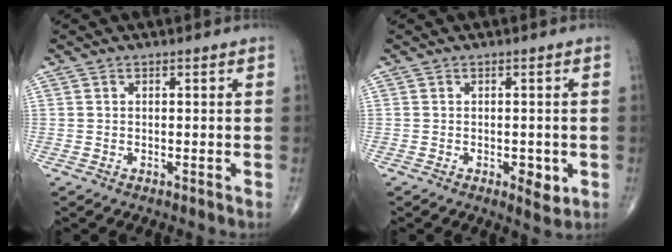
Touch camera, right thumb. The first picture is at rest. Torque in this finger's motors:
{"motor_torque": [1.91, 0.94, 1.13, -1.40, 0.19]}